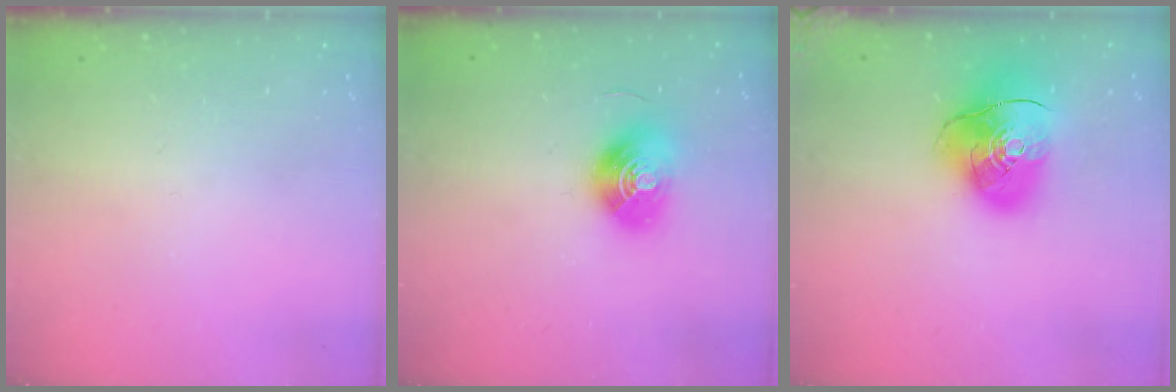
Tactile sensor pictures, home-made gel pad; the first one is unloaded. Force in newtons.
{"total": 10.4, "press": 10.4, "slide": 0.3}
{"total": 15.1, "press": 14.9, "slide": 2.2}